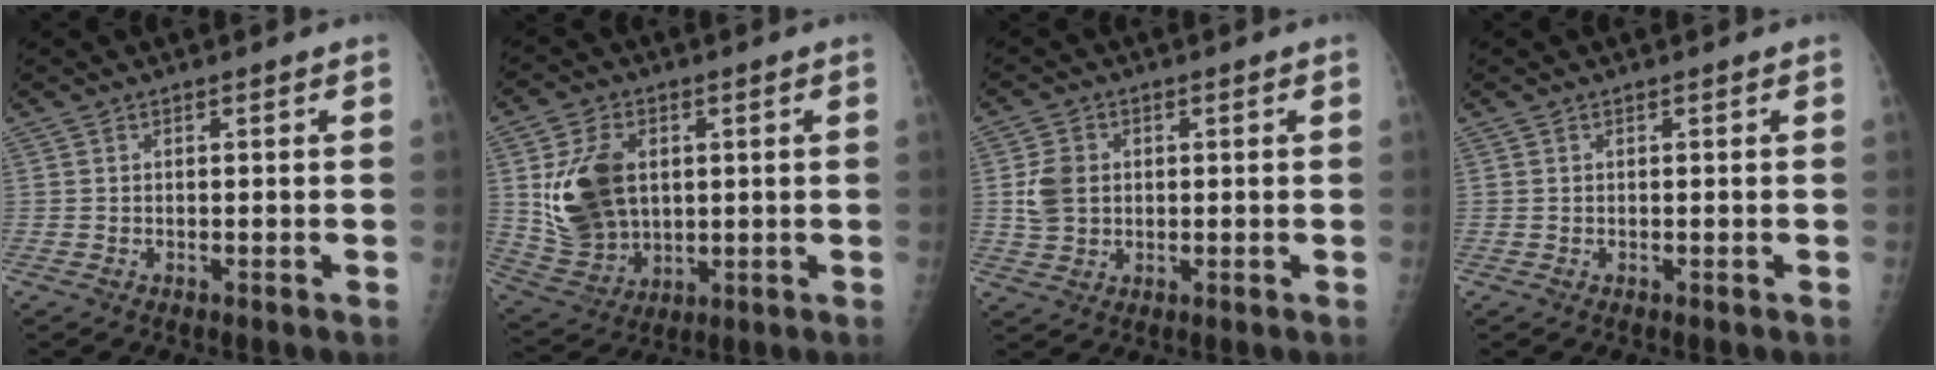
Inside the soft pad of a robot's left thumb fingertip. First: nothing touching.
{"total": 14.6, "force": [2.3, 10.5, 9.8], "torque": [-0.153, -0.014, 0.058]}
{"total": 5.7, "force": [0.6, 4.7, 3.1], "torque": [-0.049, 0.002, 0.013]}
{"total": 0.0}